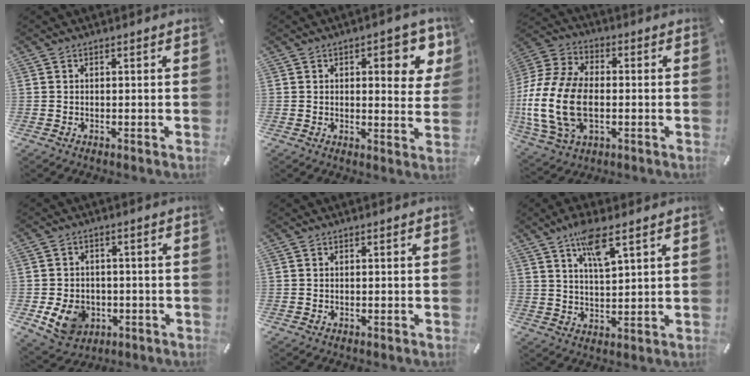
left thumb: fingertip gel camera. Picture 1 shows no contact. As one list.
[{"total": 9.4, "force": [3.9, 4.4, 7.3], "torque": [-0.081, -0.018, 0.058]}, {"total": 18.7, "force": [-3.2, 12.5, 13.6], "torque": [-0.304, 0.009, -0.057]}, {"total": 8.9, "force": [-2.6, 7.4, 4.3], "torque": [-0.094, 0.012, -0.047]}, {"total": 0.0}, {"total": 9.1, "force": [5.7, 2.8, 6.5], "torque": [-0.115, -0.020, 0.098]}]